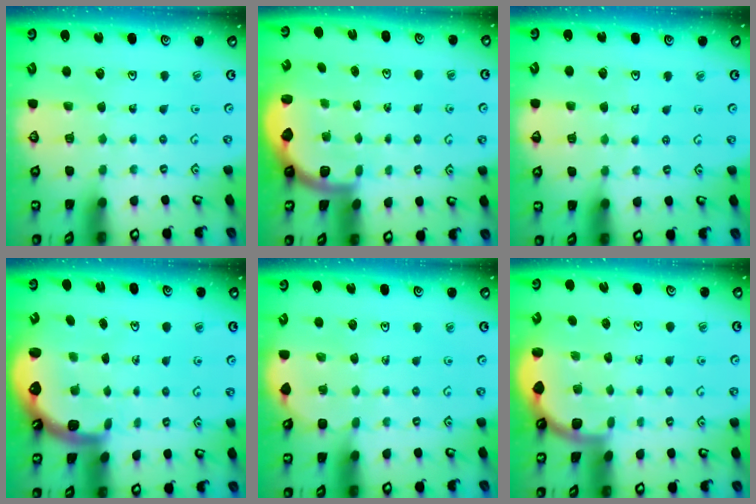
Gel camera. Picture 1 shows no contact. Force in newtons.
{"total": 2.0, "press": 2.0, "slide": 0.5}
{"total": 3.9, "press": 3.5, "slide": 1.8}
{"total": 1.5, "press": 1.4, "slide": 0.6}
{"total": 2.6, "press": 2.6, "slide": 0.3}
{"total": 1.9, "press": 1.9, "slide": 0.0}